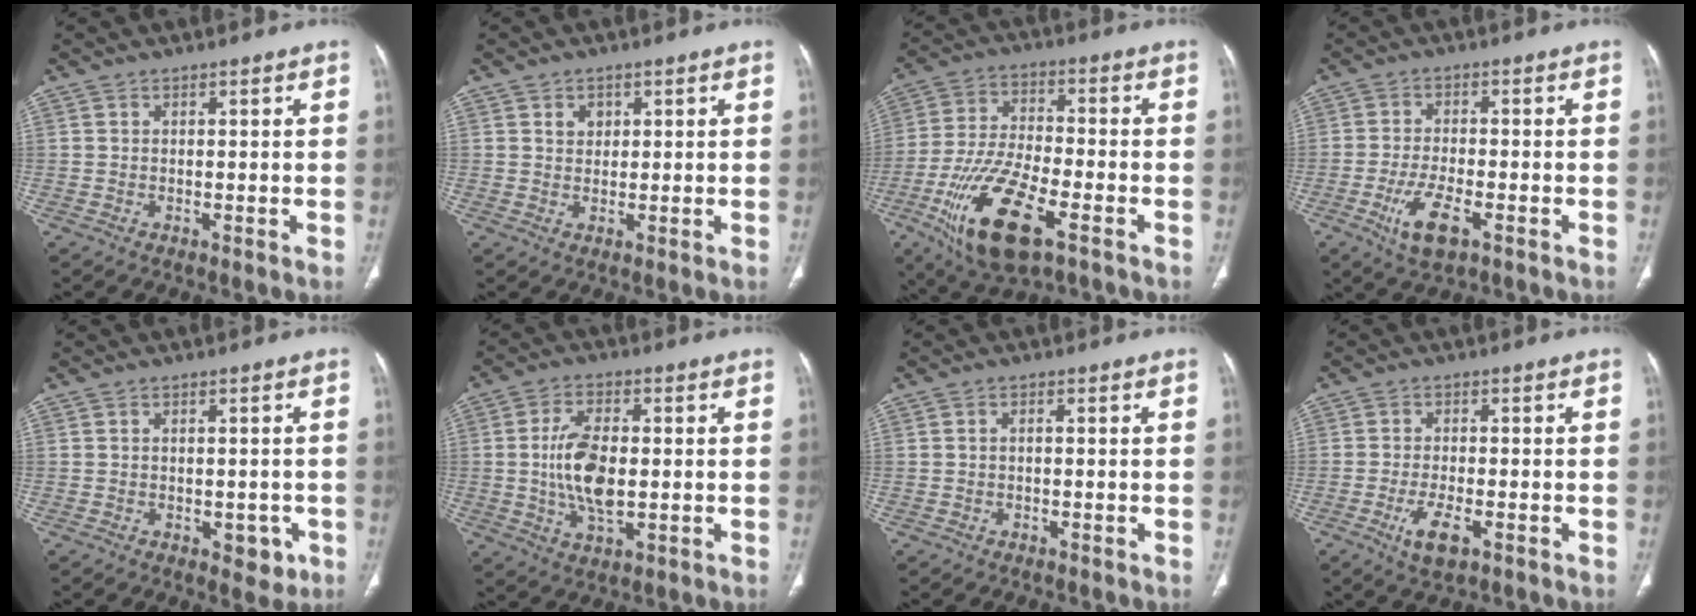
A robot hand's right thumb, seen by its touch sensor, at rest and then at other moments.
{"total": 2.3, "force": [1.0, 1.9, 1.0], "torque": [-0.004, -0.005, 0.016]}
{"total": 18.1, "force": [-8.2, 7.0, 14.4], "torque": [-0.282, 0.011, -0.143]}
{"total": 7.4, "force": [-3.3, 3.0, 5.9], "torque": [-0.118, 0.006, -0.056]}
{"total": 4.2, "force": [-1.6, 2.6, 2.9], "torque": [-0.015, 0.005, -0.013]}
{"total": 10.6, "force": [-0.3, 5.3, 9.2], "torque": [-0.177, -0.002, -0.002]}
{"total": 0.8, "force": [-0.1, 0.4, 0.7], "torque": [-0.013, 0.002, -0.005]}
{"total": 5.5, "force": [-2.4, 2.2, 4.4], "torque": [-0.085, 0.003, -0.038]}